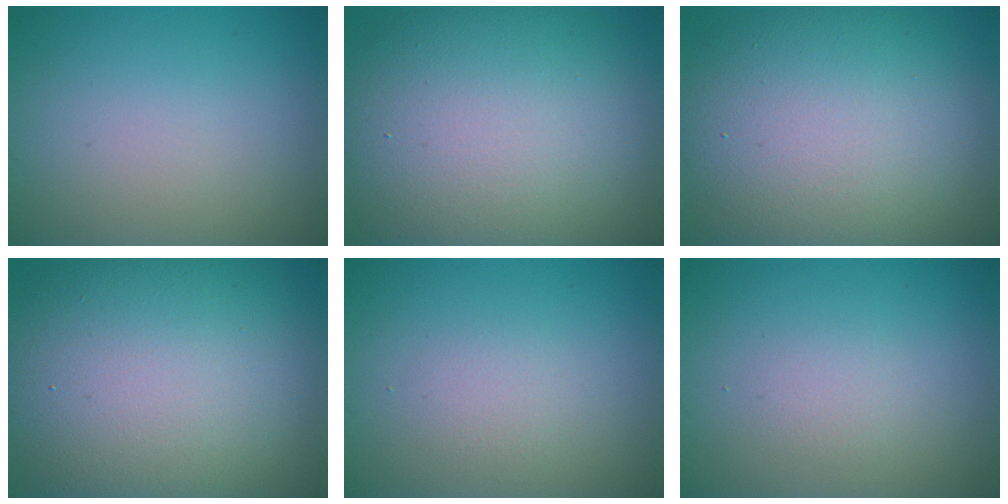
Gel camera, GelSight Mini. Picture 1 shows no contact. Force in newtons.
{"total": 14.5, "press": 14.5, "slide": 1.0}
{"total": 13.1, "press": 13.1, "slide": 1.0}
{"total": 15.3, "press": 15.3, "slide": 0.8}
{"total": 1.4, "press": 1.4, "slide": 0.0}
{"total": 1.2, "press": 1.2, "slide": 0.1}